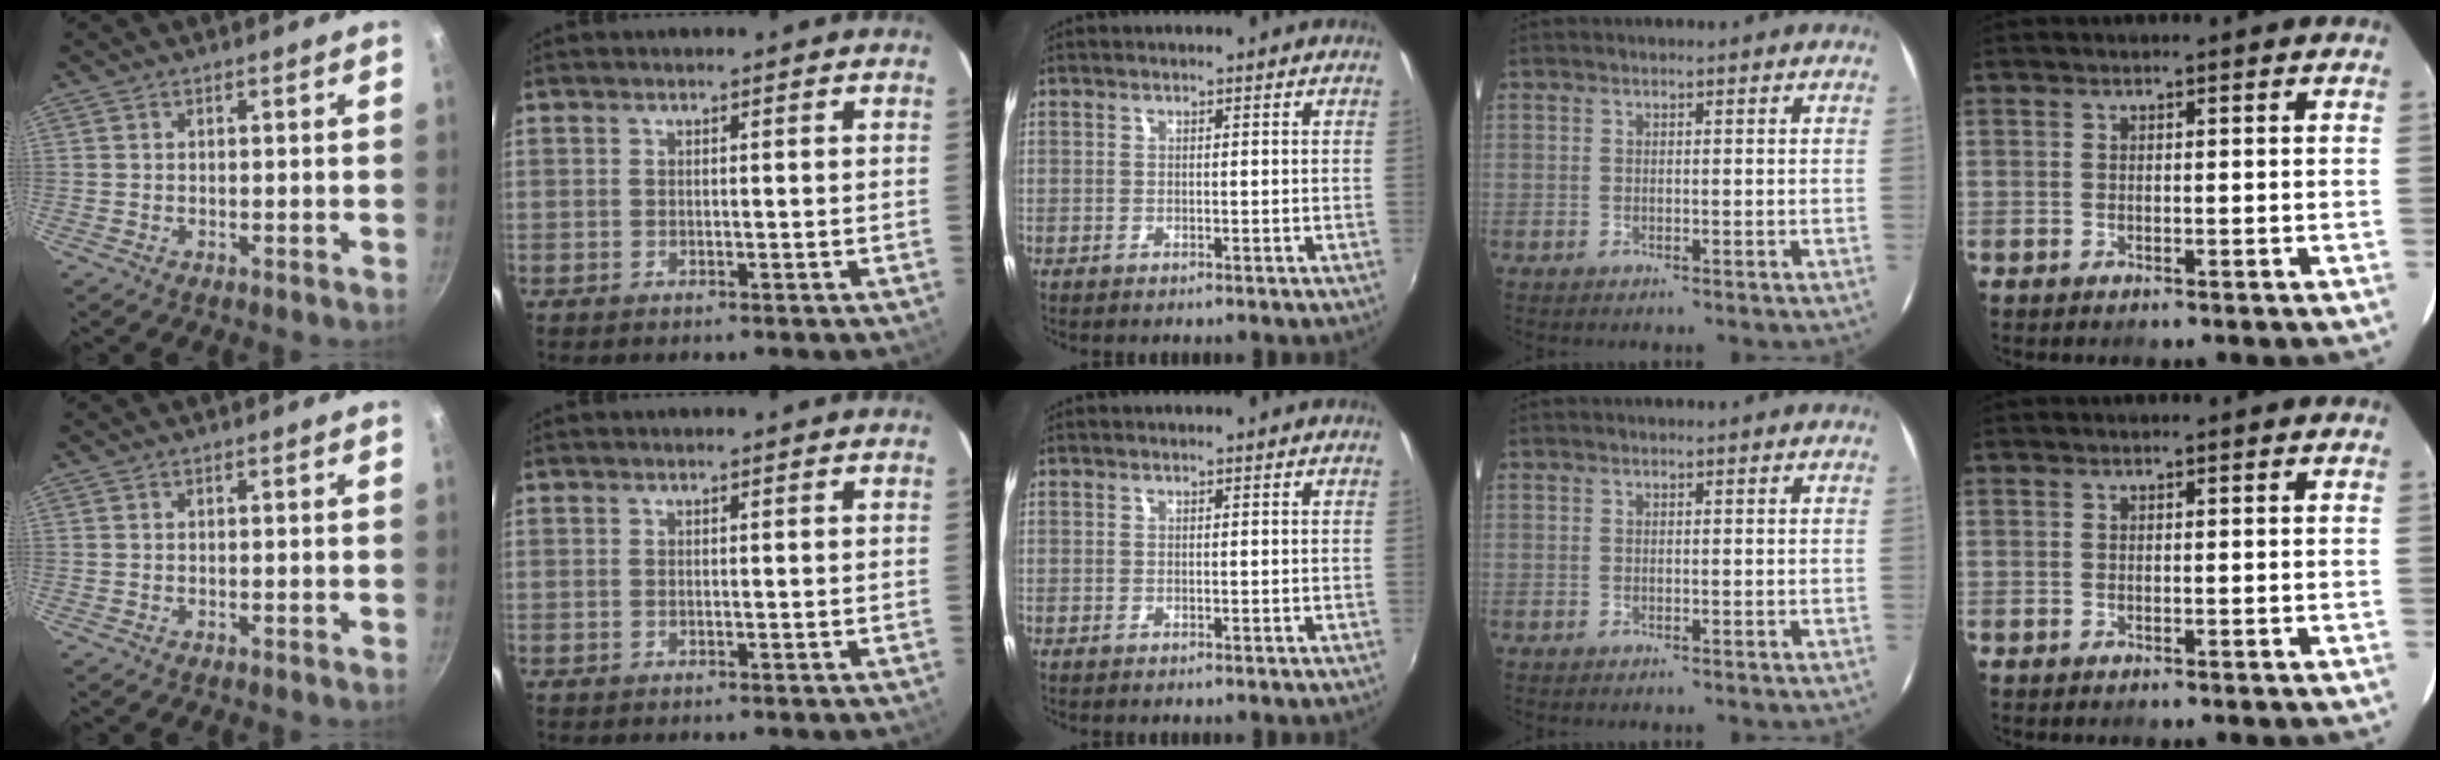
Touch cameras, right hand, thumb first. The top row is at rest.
{}